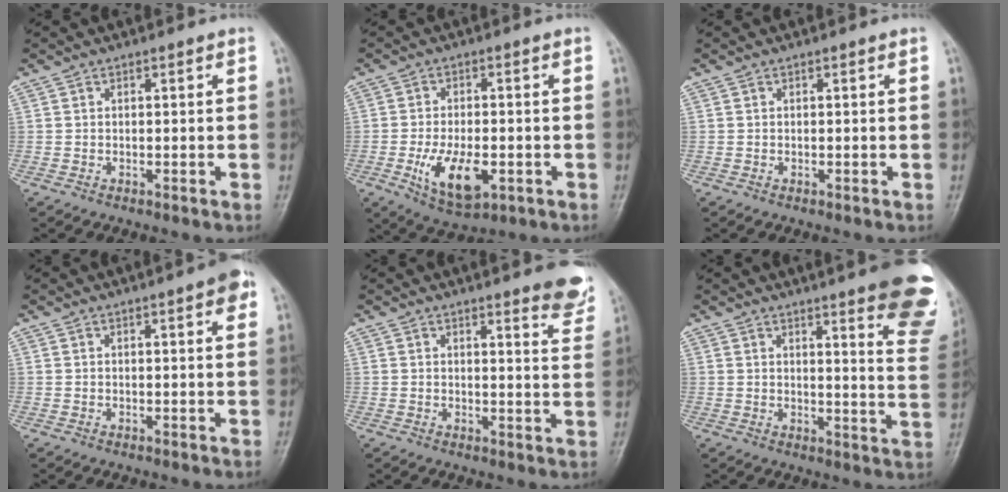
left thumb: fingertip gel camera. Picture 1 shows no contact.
{"total": 9.7, "force": [-2.9, 4.9, 7.9], "torque": [-0.133, -0.001, -0.037]}
{"total": 0.0}
{"total": 3.8, "force": [1.9, 0.8, 3.2], "torque": [-0.033, -0.001, 0.020]}
{"total": 7.5, "force": [6.1, 1.4, 4.1], "torque": [-0.026, -0.037, 0.059]}
{"total": 18.0, "force": [11.9, 3.2, 13.2], "torque": [-0.134, -0.065, 0.132]}